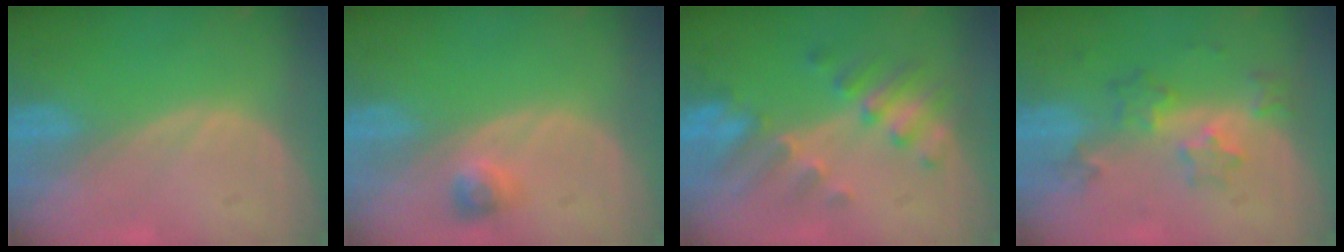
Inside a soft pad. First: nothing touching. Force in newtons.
{"total": 2.3, "press": 2.2, "slide": 0.7}
{"total": 7.6, "press": 7.1, "slide": 2.8}
{"total": 5.8, "press": 5.3, "slide": 2.3}